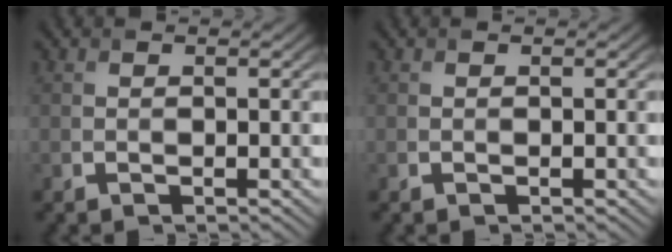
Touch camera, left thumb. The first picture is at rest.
{"total": 0.0}